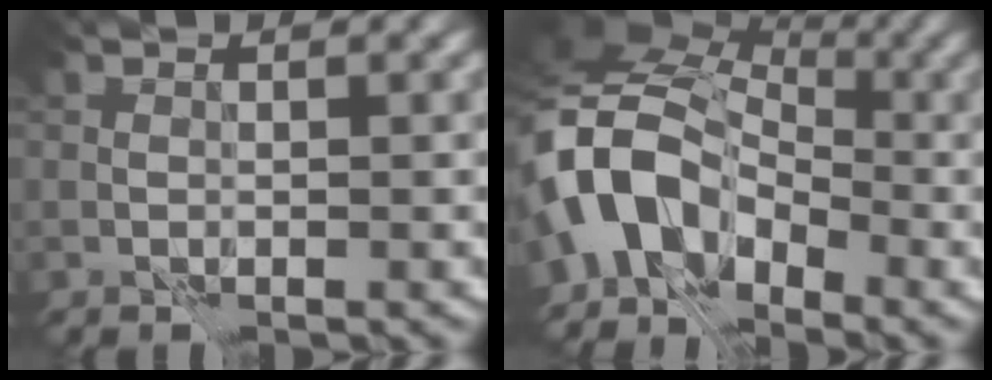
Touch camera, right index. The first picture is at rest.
{"total": 10.3, "force": [-2.8, 7.4, 6.6], "torque": [-0.129, 0.003, -0.061]}